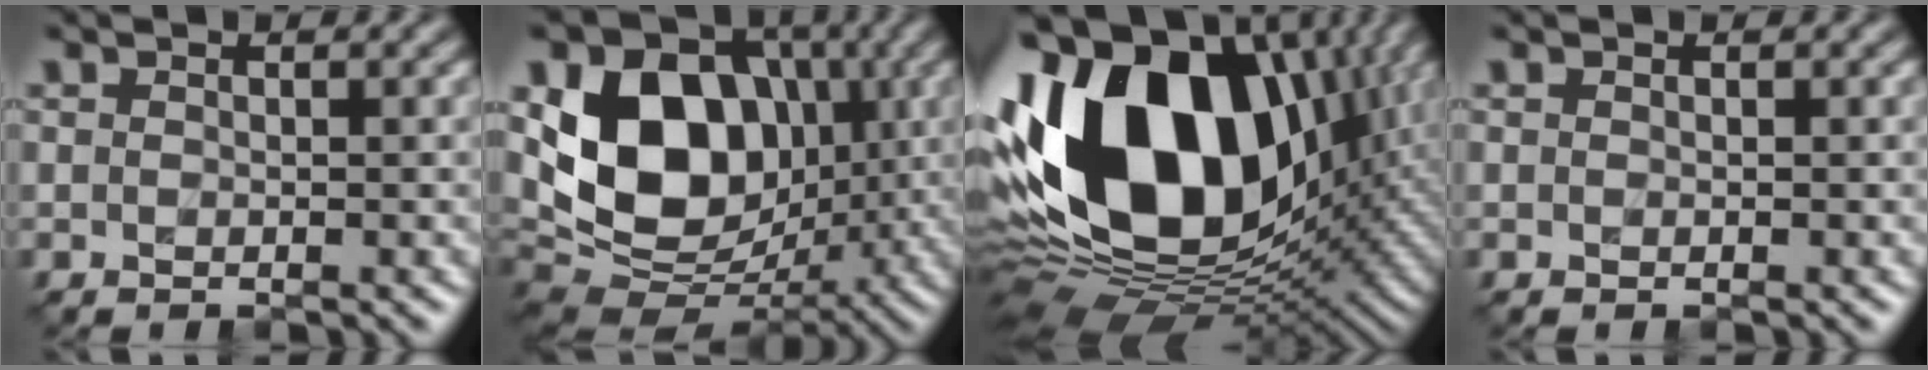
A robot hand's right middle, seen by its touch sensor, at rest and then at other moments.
{"total": 11.9, "force": [1.7, 9.1, 7.5], "torque": [-0.134, -0.009, 0.025]}
{"total": 19.8, "force": [2.6, 13.3, 14.5], "torque": [-0.291, 0.013, 0.042]}
{"total": 0.0}